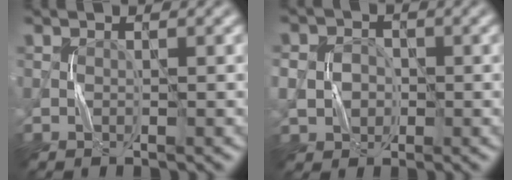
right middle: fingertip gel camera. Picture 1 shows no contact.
{"total": 3.1, "force": [-0.3, 2.8, 1.3], "torque": [-0.013, -0.002, -0.006]}